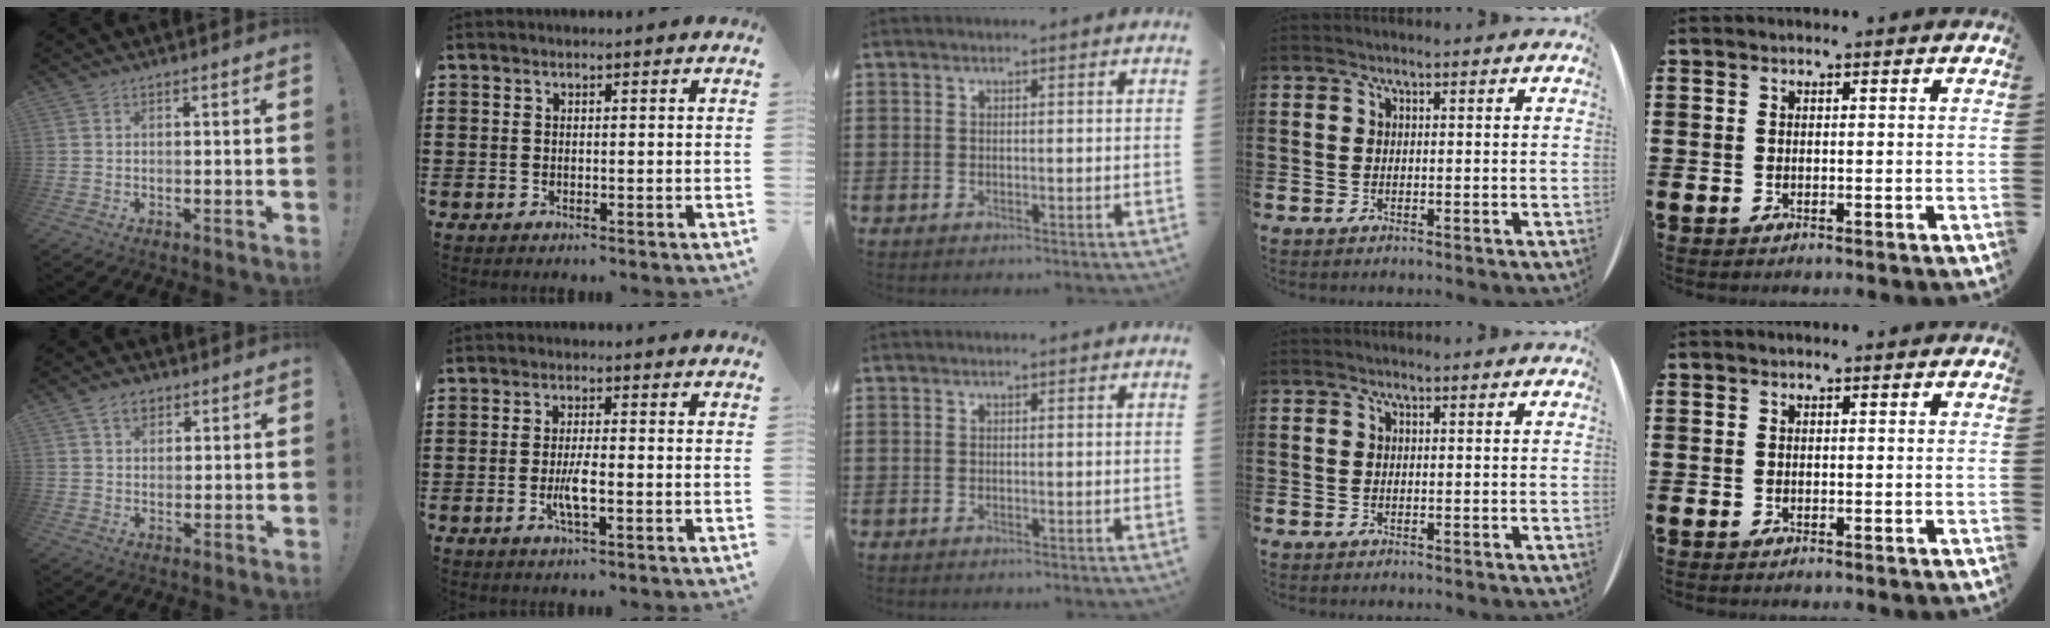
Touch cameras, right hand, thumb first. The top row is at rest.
{"thumb": {"total": 5.2, "force": [2.9, 3.6, 2.4], "torque": [-0.030, -0.006, 0.051]}, "index": {"total": 3.7, "force": [-1.1, 0.7, 3.4], "torque": [-0.072, -0.004, -0.024]}}